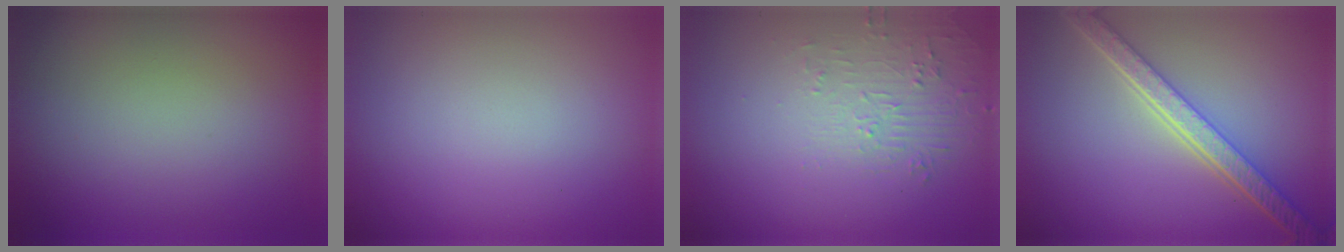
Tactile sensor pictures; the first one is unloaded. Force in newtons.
{"total": 0.0}
{"total": 1.7, "press": 0.5, "slide": 1.7}
{"total": 5.7, "press": 4.3, "slide": 3.7}